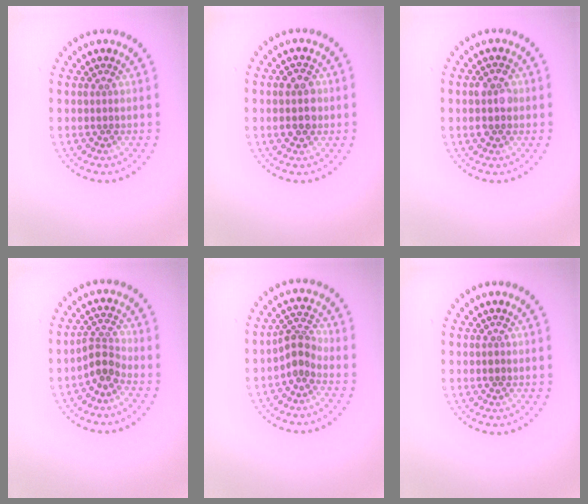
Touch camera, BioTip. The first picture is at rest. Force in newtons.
{"total": 2.9, "press": 2.9, "slide": 0.0}
{"total": 2.8, "press": 2.8, "slide": 0.2}
{"total": 2.5, "press": 1.8, "slide": 1.7}
{"total": 2.3, "press": 1.7, "slide": 1.6}
{"total": 0.7, "press": 0.7, "slide": 0.1}